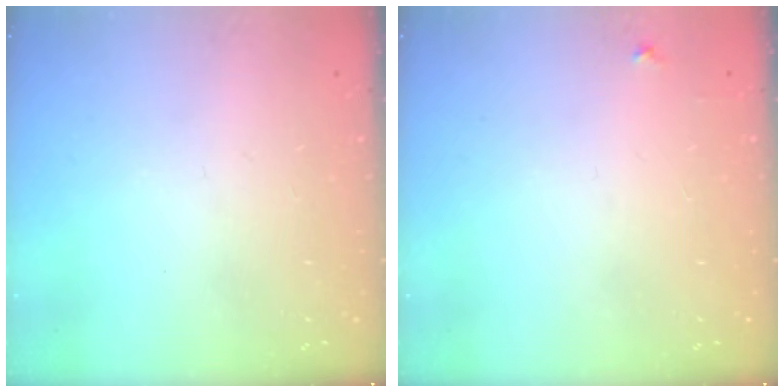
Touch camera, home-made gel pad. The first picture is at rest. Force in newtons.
{"total": 4.1, "press": 4.1, "slide": 0.6}